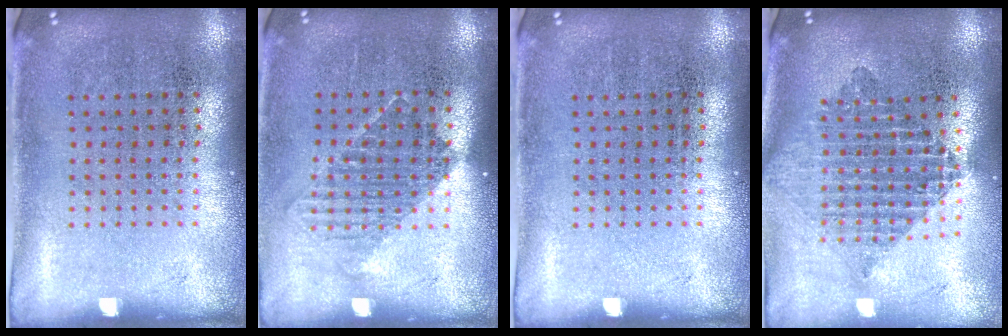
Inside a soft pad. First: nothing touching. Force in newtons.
{"total": 1.2, "press": 1.0, "slide": 0.7}
{"total": 0.0}
{"total": 2.1, "press": 1.7, "slide": 1.2}